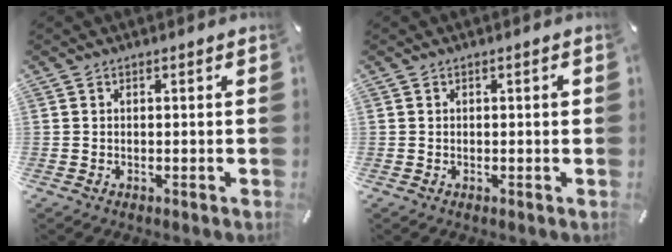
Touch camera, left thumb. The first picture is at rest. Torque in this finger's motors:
{"motor_torque": [-0.04, 0.31, -0.11, -0.13, 0.00]}